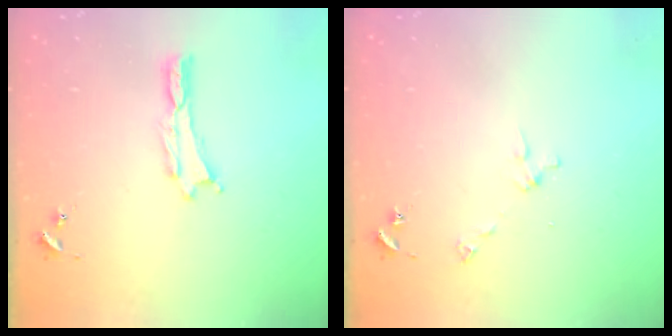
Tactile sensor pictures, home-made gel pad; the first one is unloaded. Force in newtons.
{"total": 2.9, "press": 2.9, "slide": 0.2}